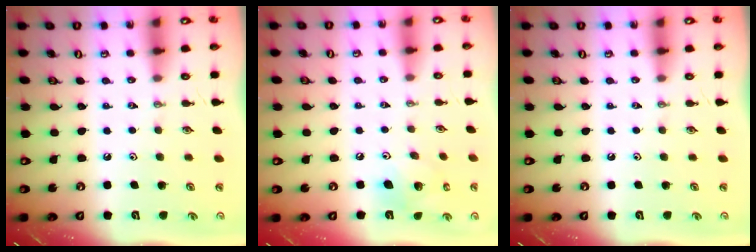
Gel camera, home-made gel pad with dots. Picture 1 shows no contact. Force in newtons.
{"total": 11.4, "press": 11.2, "slide": 2.1}
{"total": 0.0}